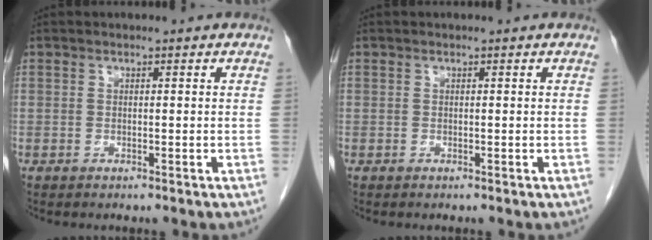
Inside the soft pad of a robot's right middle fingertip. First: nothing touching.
{"total": 0.0}